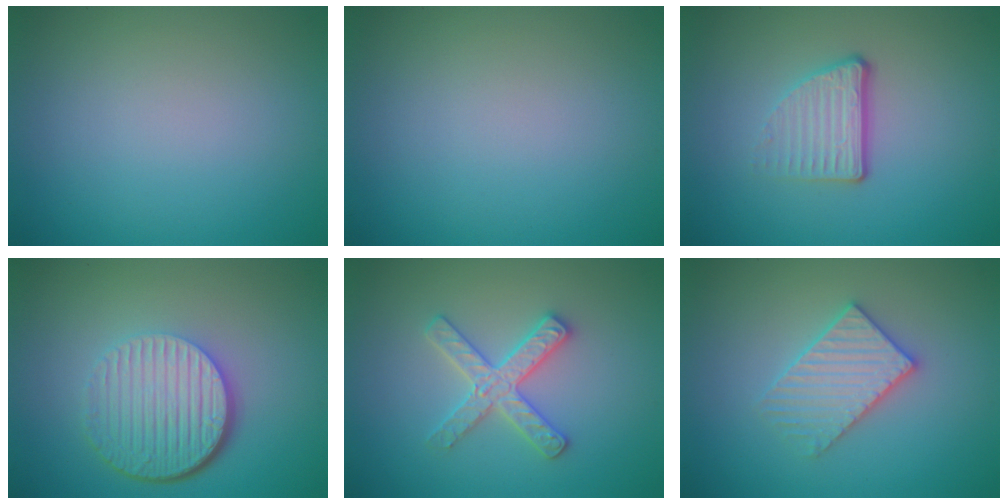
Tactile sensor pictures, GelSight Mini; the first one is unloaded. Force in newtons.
{"total": 0.0}
{"total": 3.4, "press": 2.2, "slide": 2.6}
{"total": 6.7, "press": 4.4, "slide": 5.0}
{"total": 2.9, "press": 2.9, "slide": 0.5}
{"total": 3.7, "press": 3.6, "slide": 0.6}